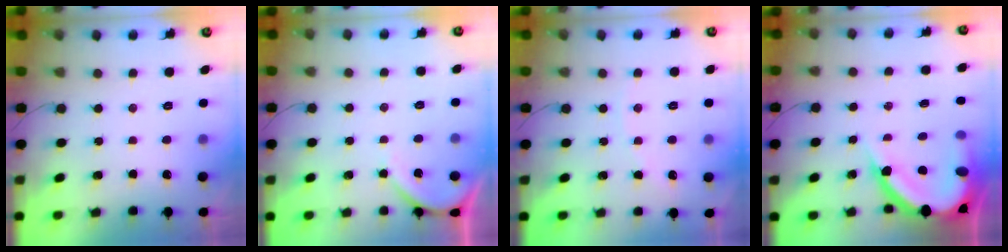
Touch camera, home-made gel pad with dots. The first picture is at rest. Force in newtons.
{"total": 4.0, "press": 3.9, "slide": 0.6}
{"total": 3.4, "press": 3.4, "slide": 0.6}
{"total": 16.2, "press": 16.2, "slide": 1.6}